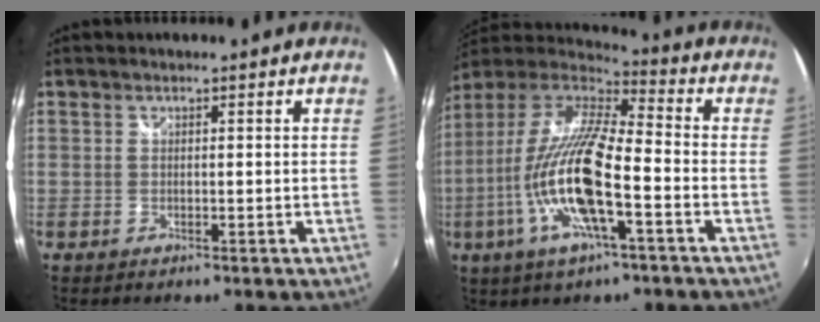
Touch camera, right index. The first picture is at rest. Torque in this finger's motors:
{"motor_torque": [2.14, 0.00, 1.05, 0.21]}